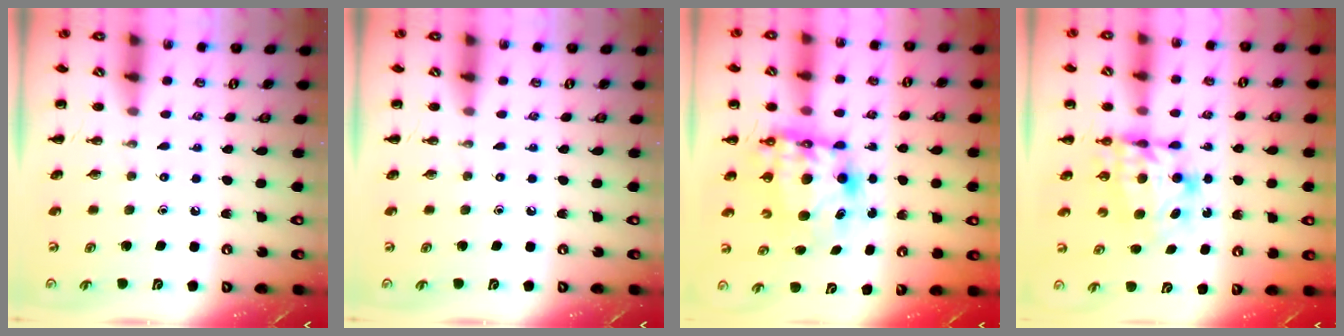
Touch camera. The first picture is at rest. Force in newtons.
{"total": 0.0}
{"total": 9.3, "press": 9.1, "slide": 2.2}
{"total": 6.6, "press": 6.5, "slide": 0.9}